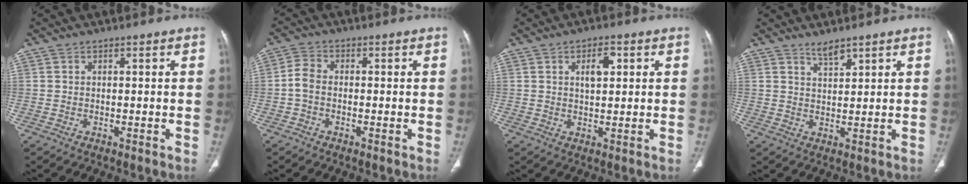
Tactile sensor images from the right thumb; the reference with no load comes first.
{"total": 3.3, "force": [-0.7, 2.3, 2.3], "torque": [-0.048, 0.011, -0.022]}
{"total": 4.4, "force": [1.5, 2.2, 3.6], "torque": [-0.047, -0.001, 0.023]}
{"total": 2.6, "force": [2.3, 0.5, 1.1], "torque": [-0.017, -0.021, 0.046]}